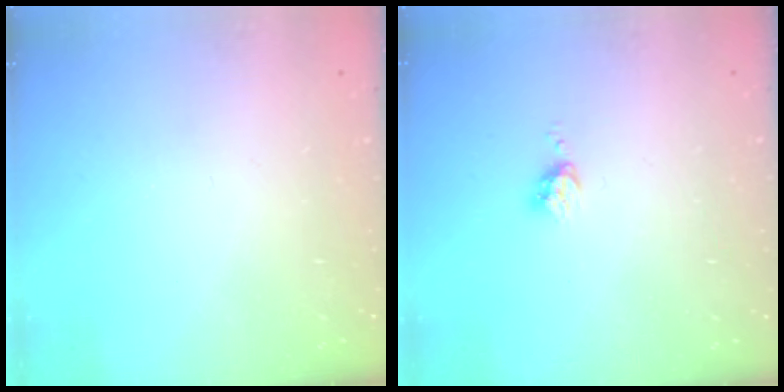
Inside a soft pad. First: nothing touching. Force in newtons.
{"total": 3.7, "press": 3.7, "slide": 0.5}